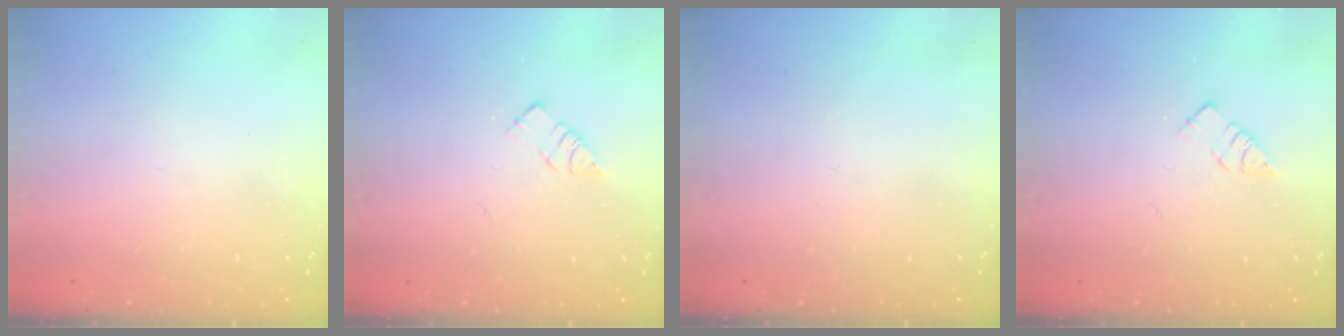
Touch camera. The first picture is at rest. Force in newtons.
{"total": 5.1, "press": 5.1, "slide": 0.2}
{"total": 0.0}
{"total": 5.1, "press": 5.1, "slide": 0.2}